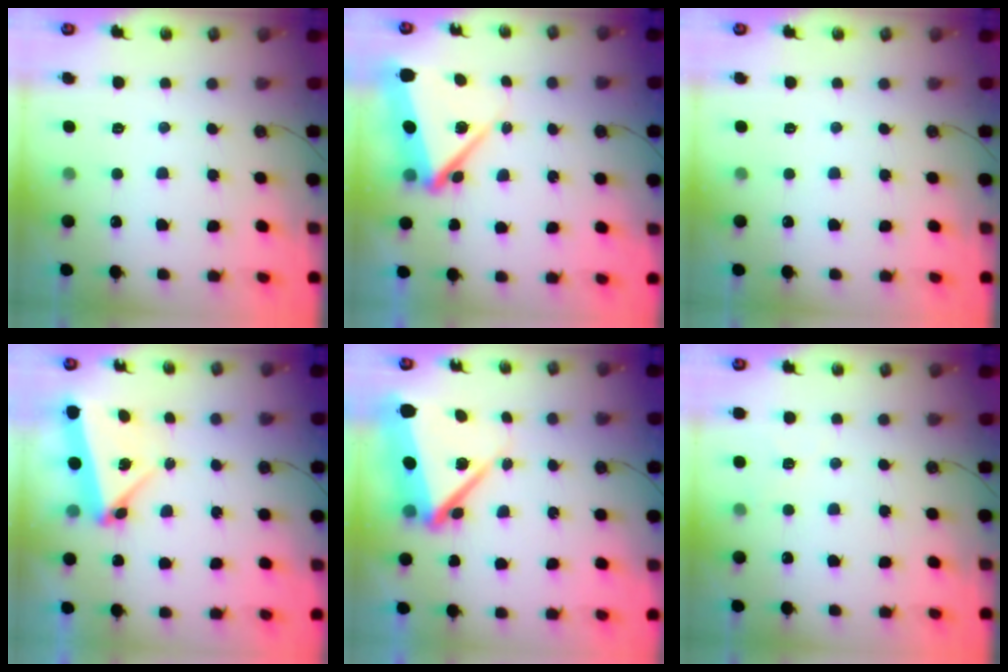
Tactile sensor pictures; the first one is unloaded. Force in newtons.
{"total": 9.1, "press": 8.9, "slide": 1.7}
{"total": 0.0}
{"total": 5.7, "press": 4.8, "slide": 3.1}
{"total": 10.7, "press": 10.6, "slide": 1.0}
{"total": 3.8, "press": 3.3, "slide": 1.9}